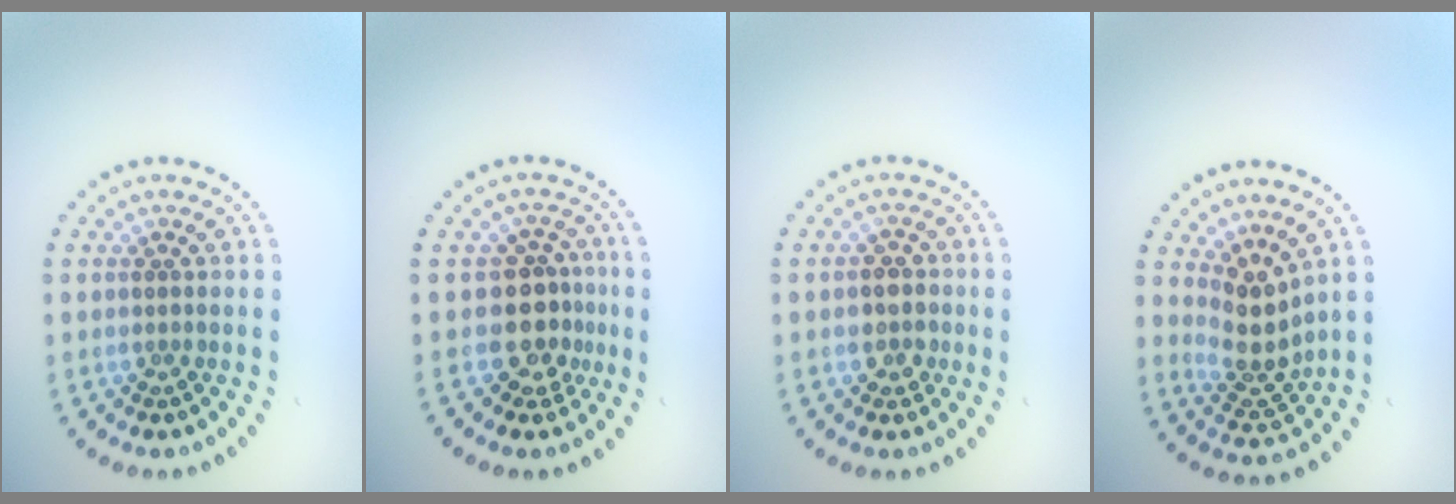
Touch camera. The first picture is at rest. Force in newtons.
{"total": 3.4, "press": 2.7, "slide": 2.2}
{"total": 2.2, "press": 2.0, "slide": 0.7}
{"total": 3.5, "press": 2.7, "slide": 2.3}